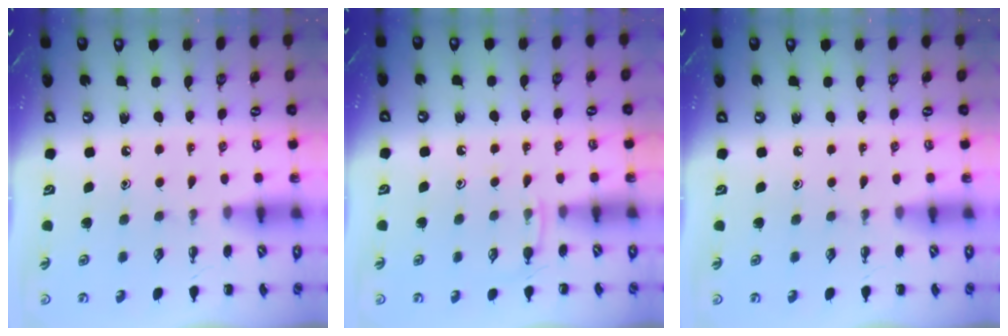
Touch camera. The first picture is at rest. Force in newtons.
{"total": 4.3, "press": 4.1, "slide": 1.4}
{"total": 0.0}